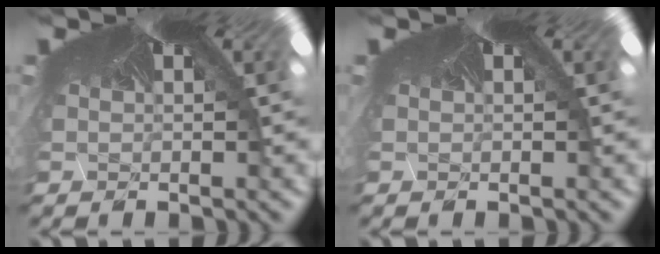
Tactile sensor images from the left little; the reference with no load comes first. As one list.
[{"total": 0.0}]